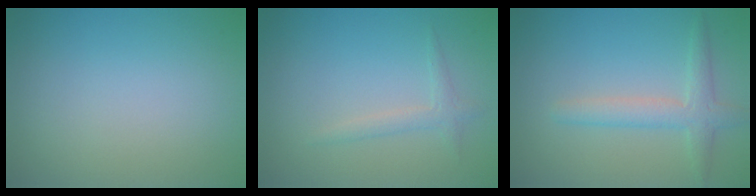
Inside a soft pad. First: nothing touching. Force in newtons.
{"total": 1.4, "press": 1.4, "slide": 0.1}
{"total": 2.8, "press": 2.8, "slide": 0.1}